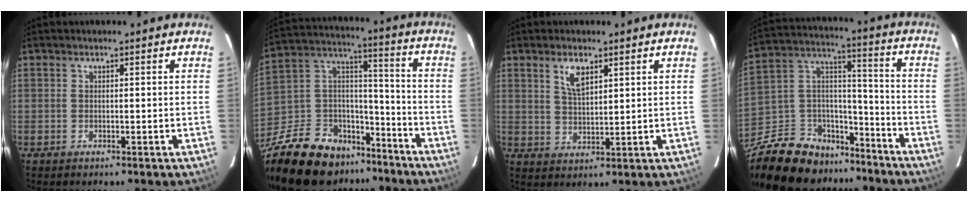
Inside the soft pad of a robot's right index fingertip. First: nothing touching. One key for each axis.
{"total": 26.7, "fx": -19.6, "fy": 13.9, "fz": 11.8, "tx": -0.275, "ty": 0.042, "tz": -0.306}
{"total": 4.8, "fx": 2.7, "fy": 2.0, "fz": 3.5, "tx": -0.063, "ty": 0.002, "tz": 0.055}
{"total": 23.0, "fx": -17.4, "fy": 12.3, "fz": 8.8, "tx": -0.217, "ty": 0.058, "tz": -0.271}